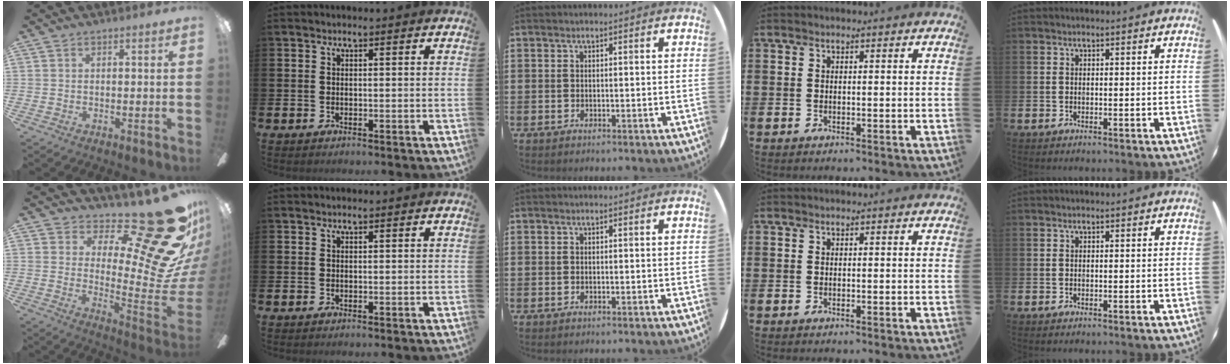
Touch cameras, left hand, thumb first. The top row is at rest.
{"thumb": {"total": 27.0, "force": [16.7, 8.2, 19.6], "torque": [-0.225, -0.146, 0.286]}, "index": {"total": 0.5, "force": [0.5, 0.1, 0.2], "torque": [-0.001, 0.001, 0.008]}}